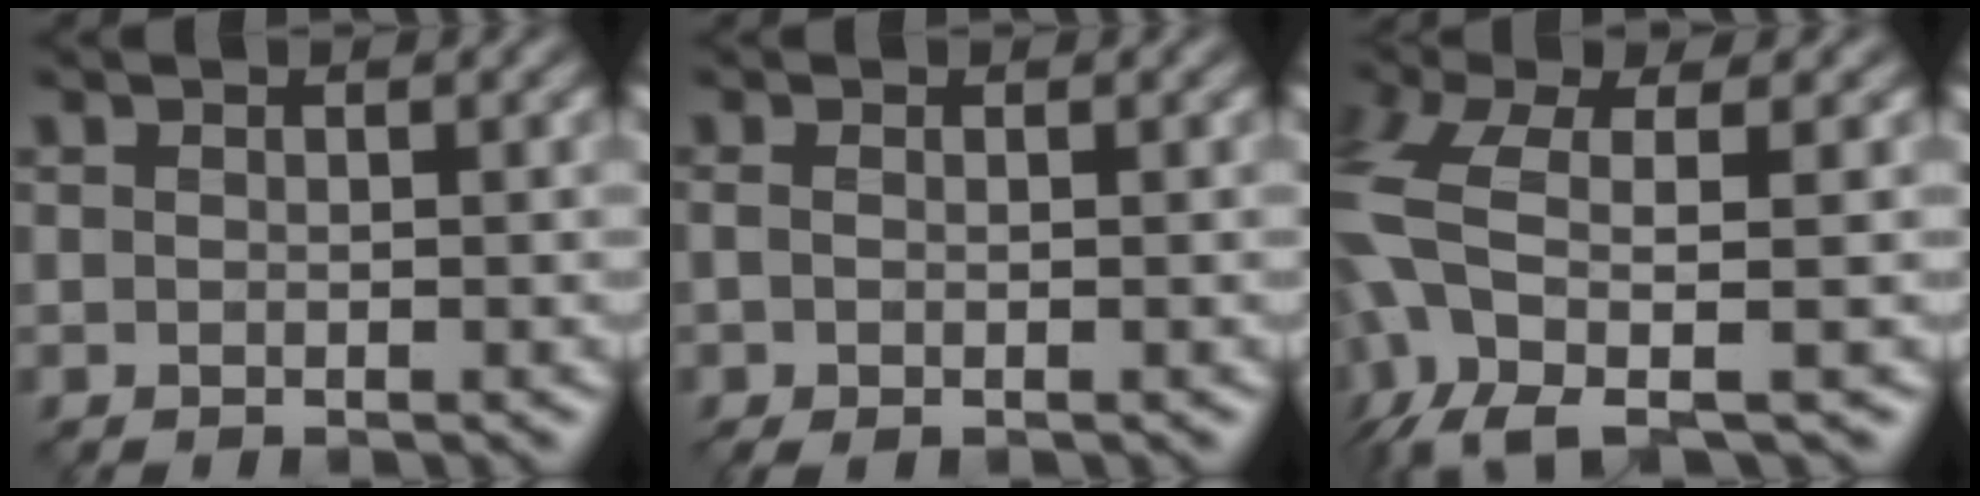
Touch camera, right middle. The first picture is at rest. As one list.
[{"total": 1.5, "force": [-0.4, 0.6, 1.3], "torque": [-0.034, -0.001, -0.005]}, {"total": 9.2, "force": [-3.6, 3.5, 7.7], "torque": [-0.184, -0.003, -0.070]}]